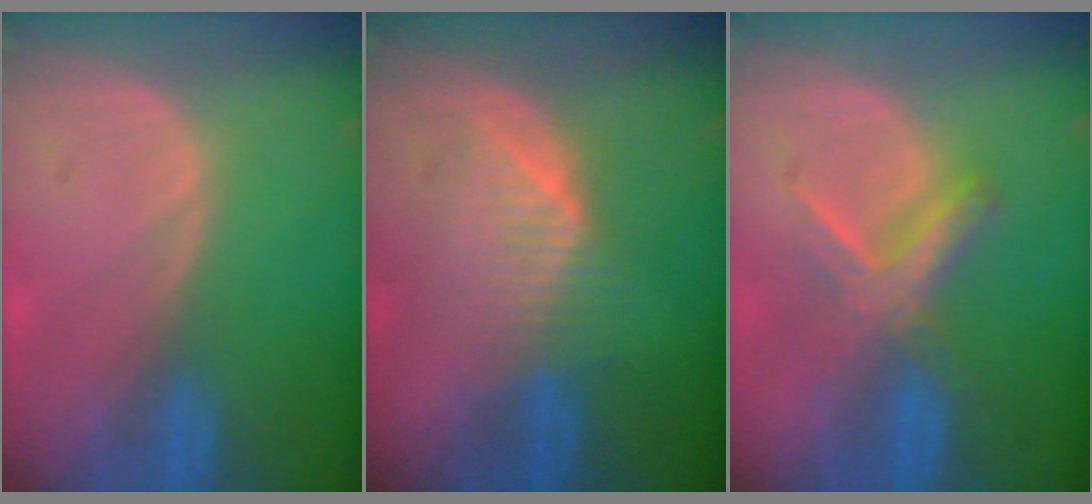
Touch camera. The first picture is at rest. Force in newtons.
{"total": 5.2, "press": 5.2, "slide": 0.4}
{"total": 5.5, "press": 5.4, "slide": 1.0}